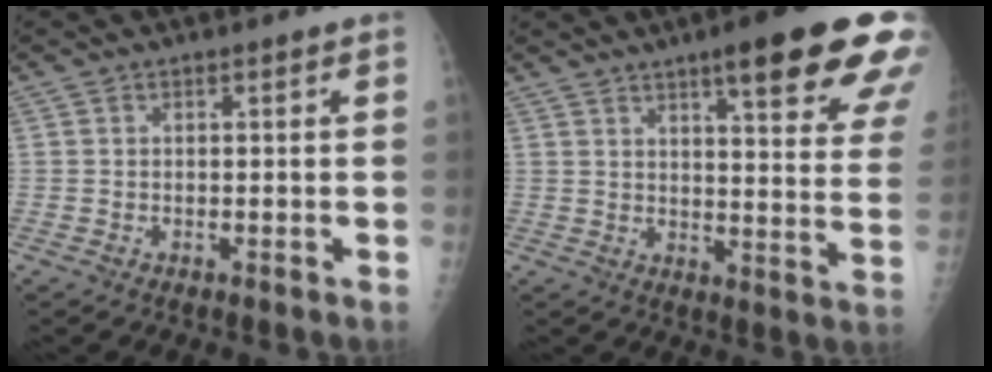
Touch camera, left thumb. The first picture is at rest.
{"total": 20.9, "force": [13.1, 3.6, 15.9], "torque": [-0.186, -0.049, 0.162]}